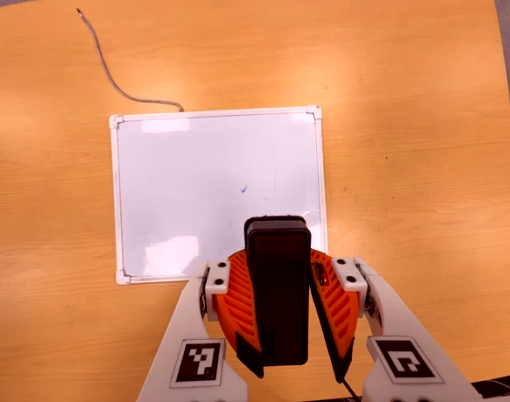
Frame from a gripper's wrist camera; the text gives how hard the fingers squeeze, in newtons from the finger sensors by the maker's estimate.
{"total": 12.5, "left": 11.6, "right": 13.4}